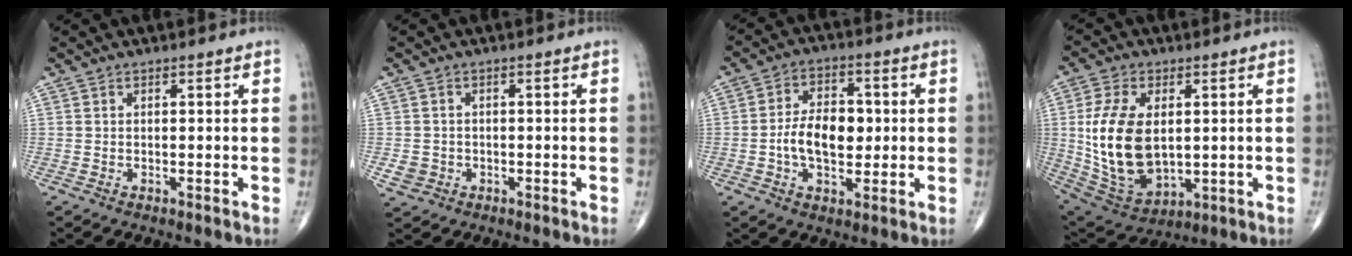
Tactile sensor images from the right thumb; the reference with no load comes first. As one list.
[{"total": 2.8, "force": [-0.8, 2.5, 0.8], "torque": [-0.007, 0.004, -0.010]}, {"total": 10.0, "force": [-0.5, 6.1, 7.9], "torque": [-0.117, 0.013, -0.014]}, {"total": 17.0, "force": [1.2, 10.1, 13.6], "torque": [-0.264, -0.014, 0.041]}]